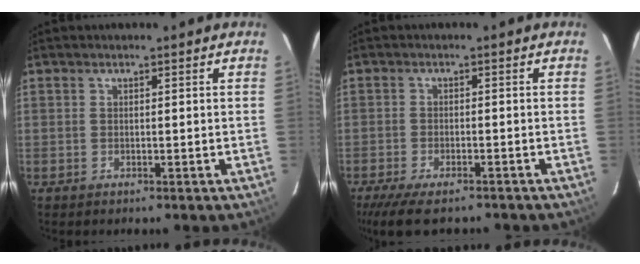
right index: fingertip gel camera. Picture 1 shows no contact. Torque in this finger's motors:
{"motor_torque": [0.90, -0.75, 0.39, 0.10]}